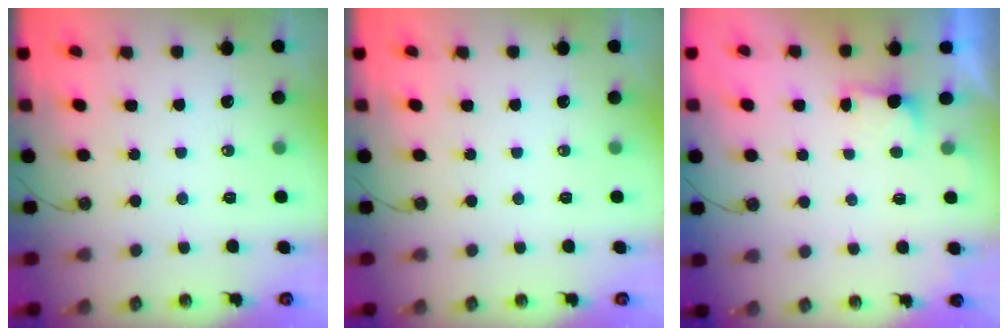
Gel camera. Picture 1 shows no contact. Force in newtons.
{"total": 0.0}
{"total": 1.2, "press": 0.9, "slide": 0.8}